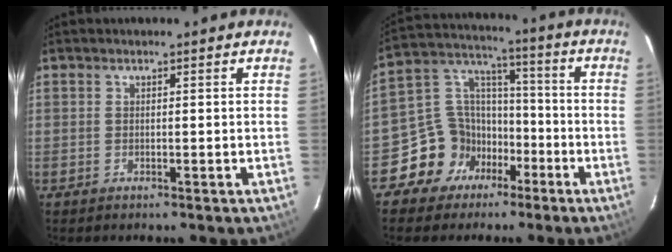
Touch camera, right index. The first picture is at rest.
{"total": 11.6, "force": [-6.3, 9.4, 2.6], "torque": [-0.061, 0.052, -0.098]}